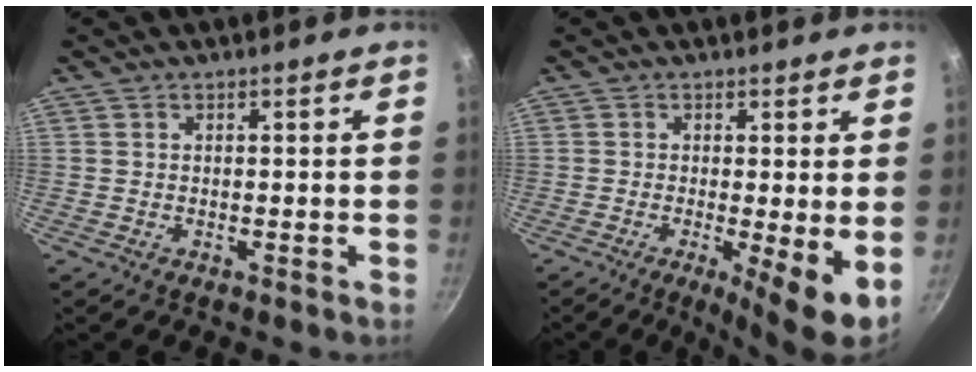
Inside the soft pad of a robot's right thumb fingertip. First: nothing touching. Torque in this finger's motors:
{"motor_torque": [-0.31, 0.40, -0.14, 0.18, 0.09]}